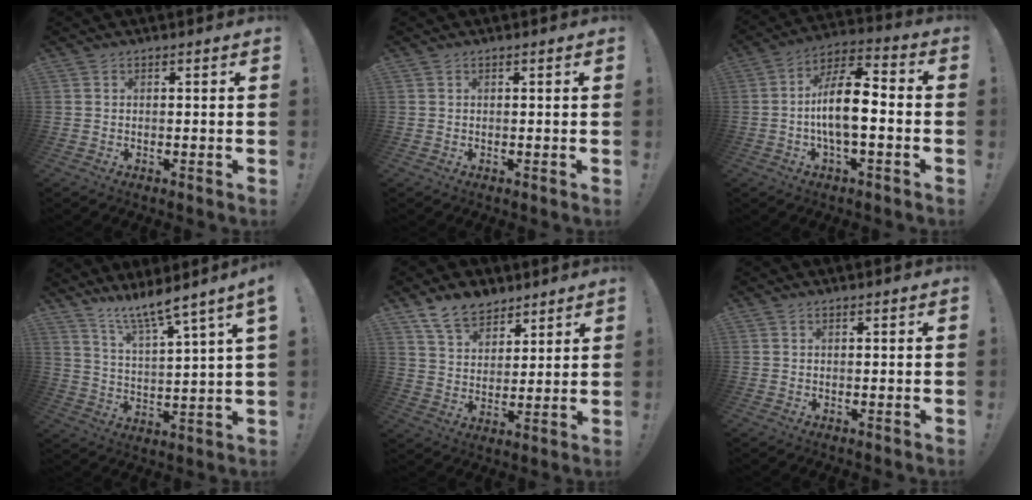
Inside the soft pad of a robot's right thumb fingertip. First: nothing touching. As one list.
[{"total": 0.0}, {"total": 13.5, "force": [-2.2, 5.2, 12.2], "torque": [-0.225, 0.010, -0.047]}, {"total": 9.1, "force": [7.6, 0.2, 4.9], "torque": [-0.090, -0.065, 0.124]}, {"total": 10.4, "force": [8.1, 5.8, 3.3], "torque": [-0.067, -0.048, 0.158]}, {"total": 0.0}]